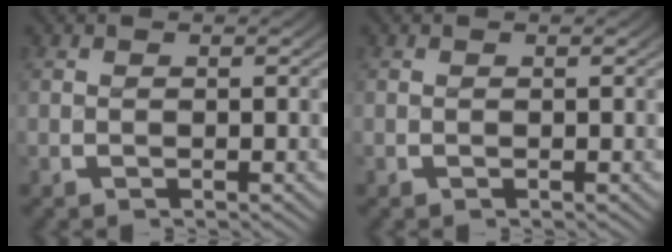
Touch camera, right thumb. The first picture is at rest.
{"total": 0.0}